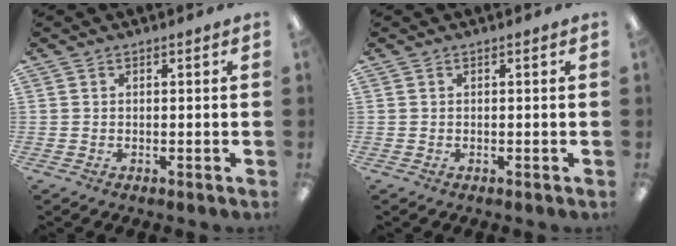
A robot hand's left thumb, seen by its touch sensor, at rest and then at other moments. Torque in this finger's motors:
{"motor_torque": [-0.07, -0.07, 0.14, -0.11, 0.00]}